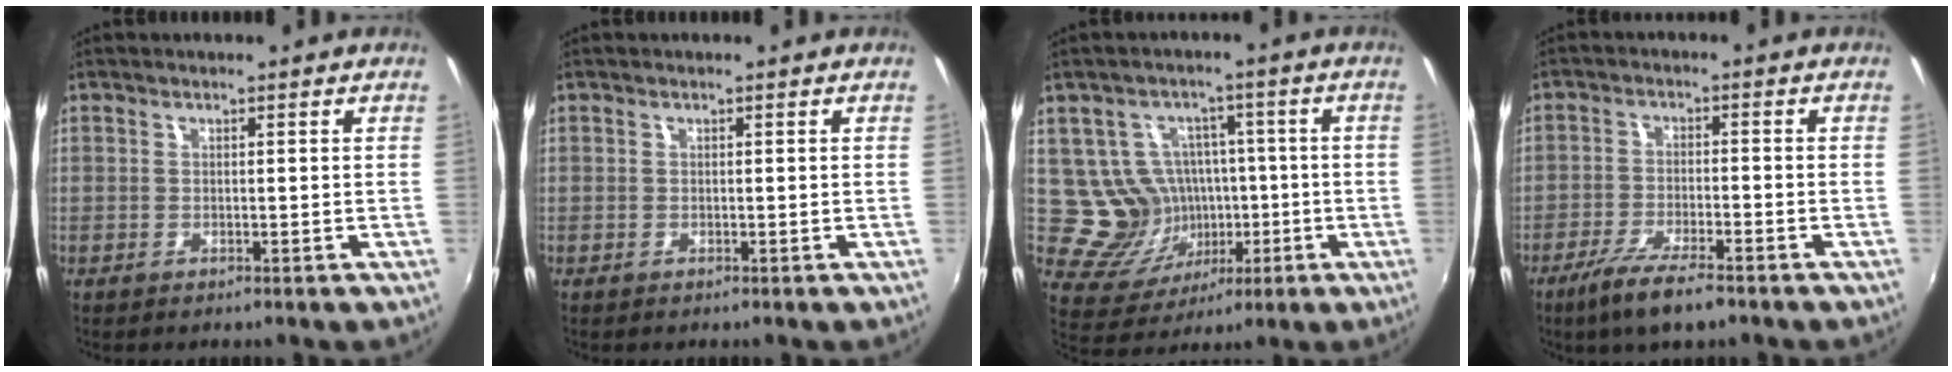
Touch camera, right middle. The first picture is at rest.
{"total": 0.0}
{"total": 10.0, "force": [-0.4, 9.4, 3.4], "torque": [-0.076, 0.006, 0.014]}
{"total": 7.9, "force": [-5.8, 0.6, 5.3], "torque": [-0.124, -0.024, -0.108]}